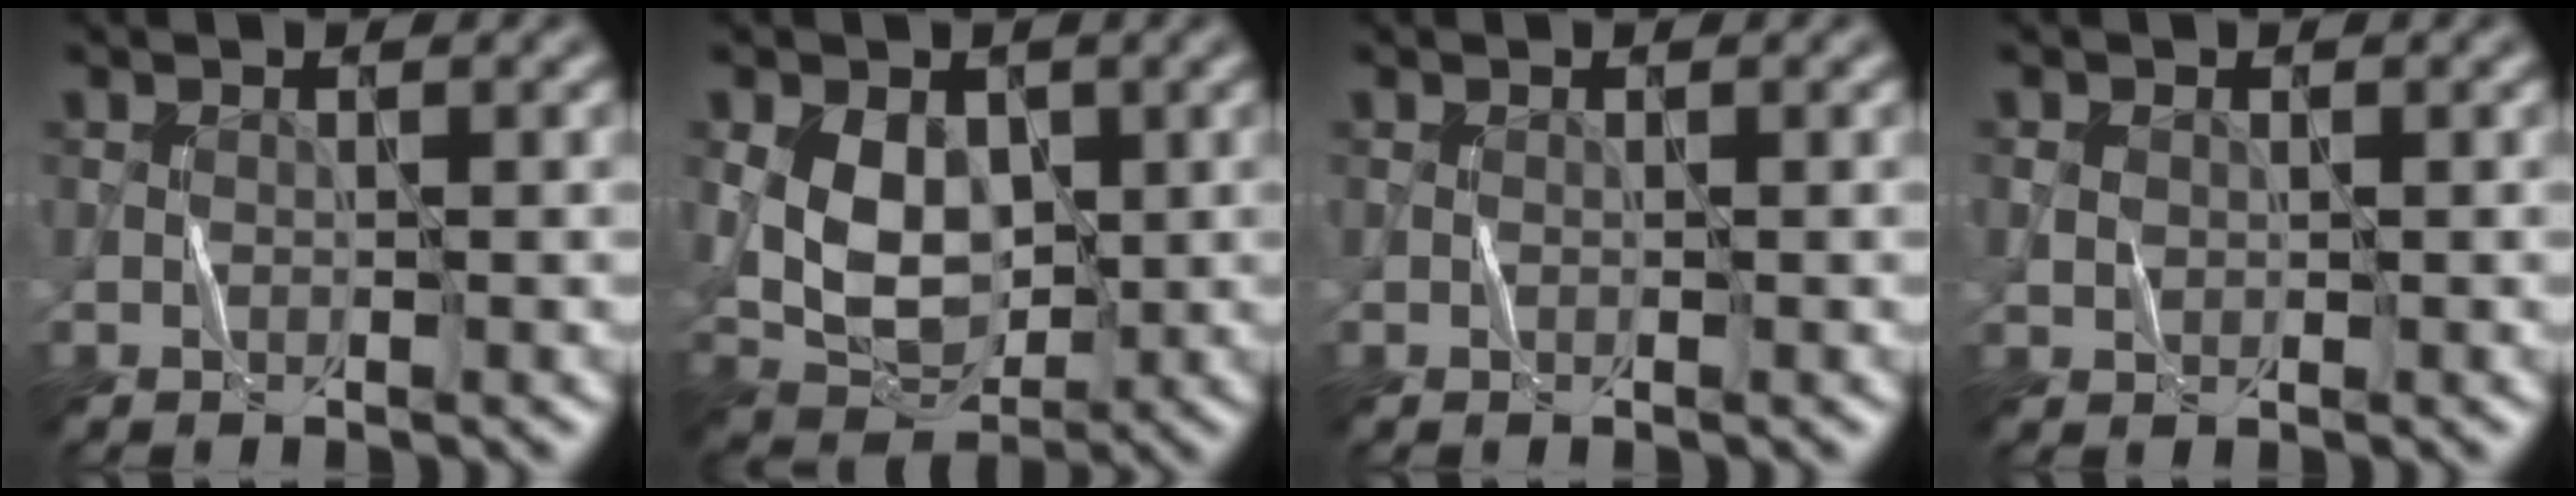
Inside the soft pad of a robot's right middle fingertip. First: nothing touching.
{"total": 5.8, "force": [0.6, 4.1, 4.1], "torque": [-0.080, -0.012, 0.017]}
{"total": 0.0}
{"total": 1.0, "force": [0.1, 0.8, 0.5], "torque": [-0.010, 0.002, 0.001]}